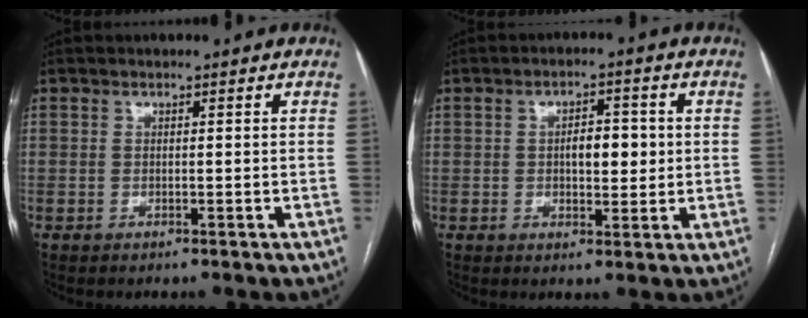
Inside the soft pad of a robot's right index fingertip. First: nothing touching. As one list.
[{"total": 5.2, "force": [0.4, 2.4, 4.5], "torque": [-0.069, 0.006, 0.008]}]